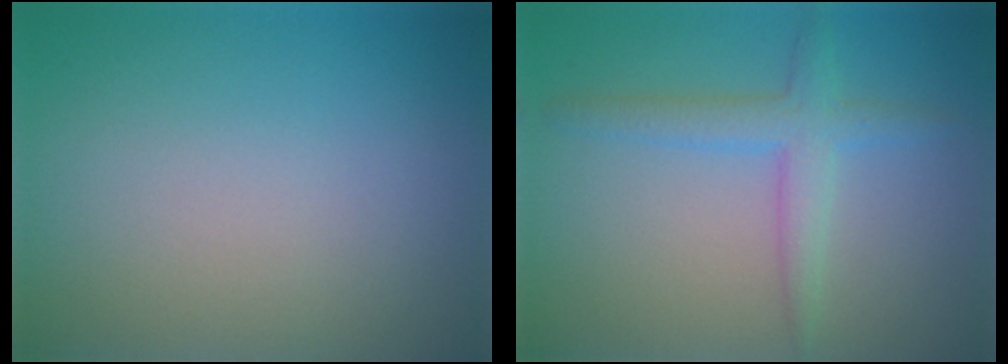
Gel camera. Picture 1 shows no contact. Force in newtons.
{"total": 3.0, "press": 3.0, "slide": 0.1}